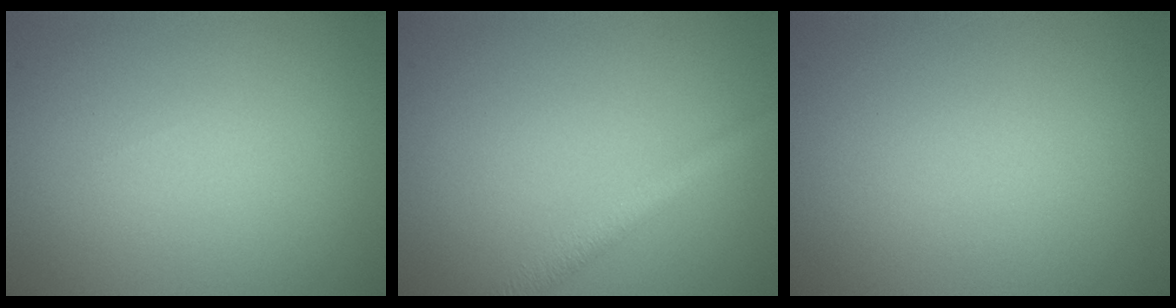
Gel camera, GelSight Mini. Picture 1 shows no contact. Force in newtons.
{"total": 2.5, "press": 2.5, "slide": 0.1}
{"total": 0.0}